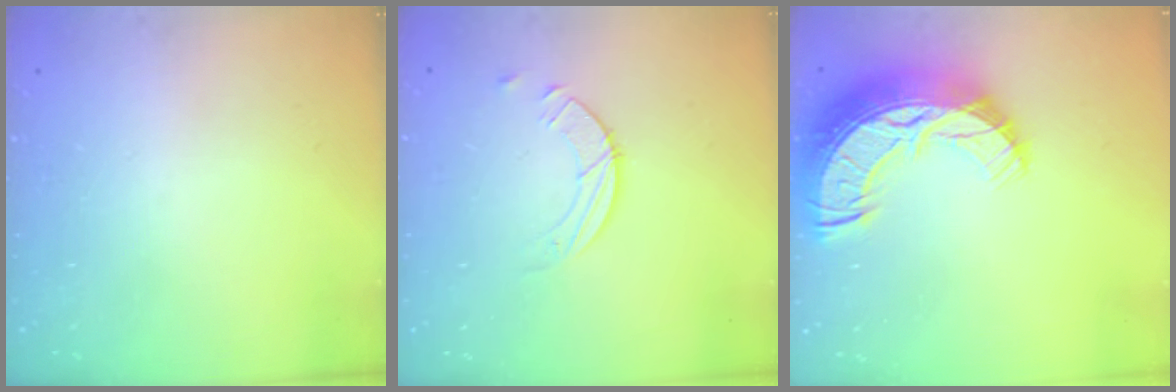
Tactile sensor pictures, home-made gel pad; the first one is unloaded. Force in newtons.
{"total": 3.7, "press": 3.7, "slide": 0.4}
{"total": 19.3, "press": 19.2, "slide": 1.4}